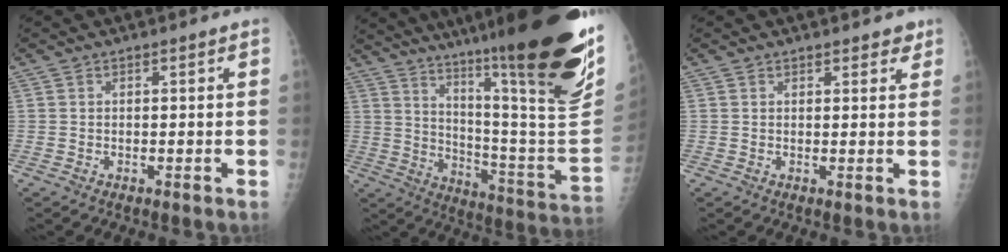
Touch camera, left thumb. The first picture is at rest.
{"total": 34.7, "force": [22.2, 4.0, 26.3], "torque": [-0.313, -0.105, 0.330]}
{"total": 2.7, "force": [2.0, 1.3, 1.1], "torque": [0.010, -0.008, 0.020]}